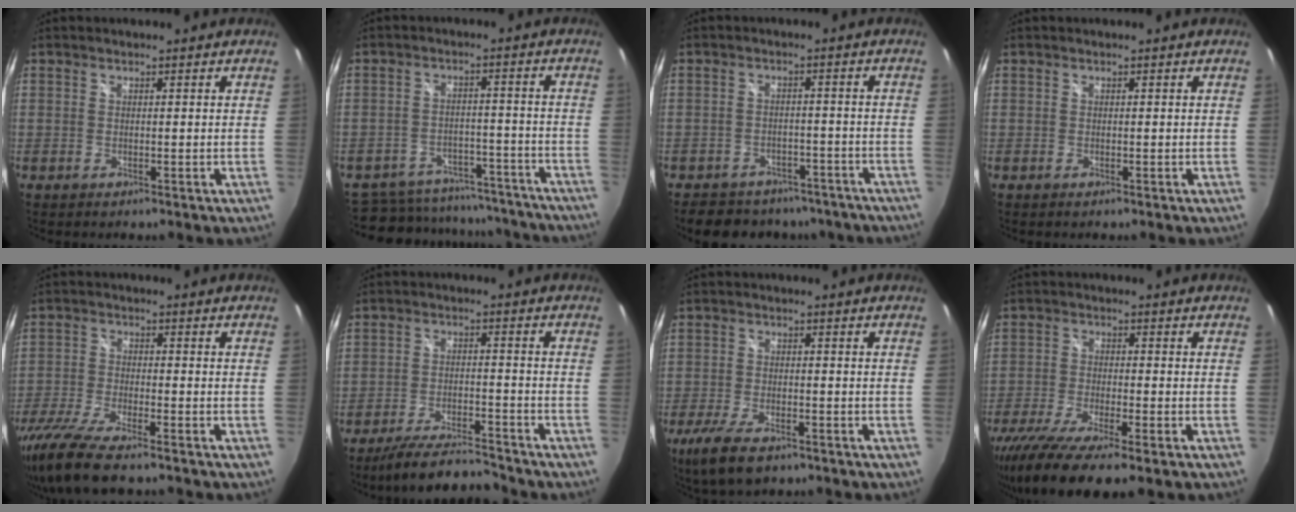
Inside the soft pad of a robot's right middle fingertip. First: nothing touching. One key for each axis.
{"total": 21.6, "fx": -17.7, "fy": 9.8, "fz": 7.5, "tx": -0.169, "ty": 0.025, "tz": -0.209}
{"total": 16.1, "fx": -13.1, "fy": 7.6, "fz": 5.6, "tx": -0.124, "ty": 0.015, "tz": -0.158}
{"total": 0.0}
{"total": 12.9, "fx": -10.0, "fy": 2.3, "fz": 7.8, "tx": -0.175, "ty": -0.048, "tz": -0.184}
{"total": 11.3, "fx": -10.3, "fy": 1.1, "fz": 4.4, "tx": -0.103, "ty": -0.006, "tz": -0.170}
{"total": 8.9, "fx": -5.9, "fy": 3.0, "fz": 5.8, "tx": -0.143, "ty": -0.029, "tz": -0.106}
{"total": 13.7, "fx": -9.9, "fy": 2.0, "fz": 9.3, "tx": -0.192, "ty": -0.053, "tz": -0.172}